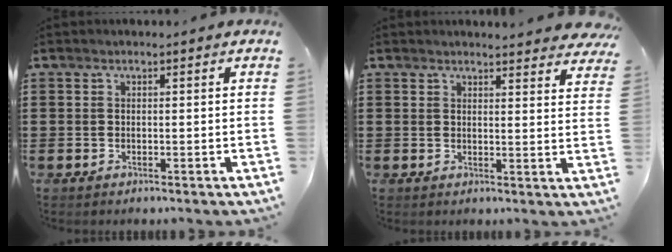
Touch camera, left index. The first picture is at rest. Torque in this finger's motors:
{"motor_torque": [1.10, -1.04, 0.20, 0.07]}